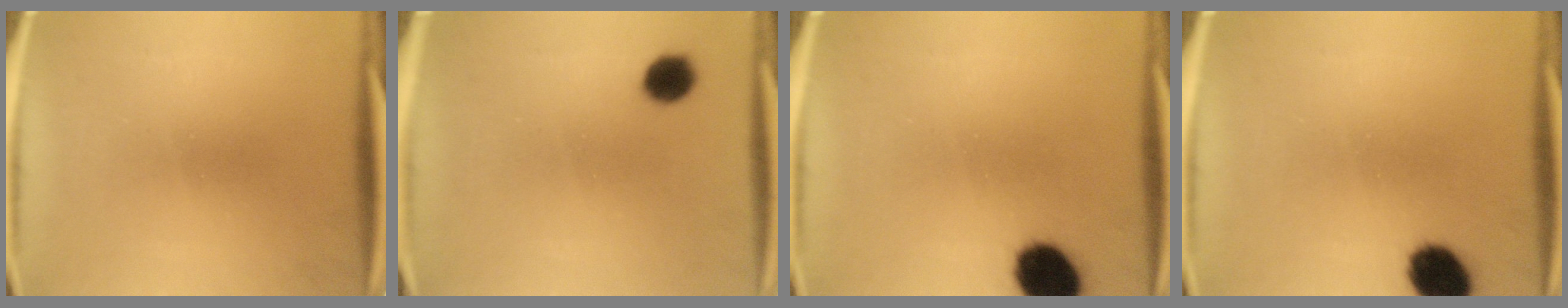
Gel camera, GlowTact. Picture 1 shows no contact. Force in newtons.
{"total": 4.7}
{"total": 10.5}
{"total": 8.9}